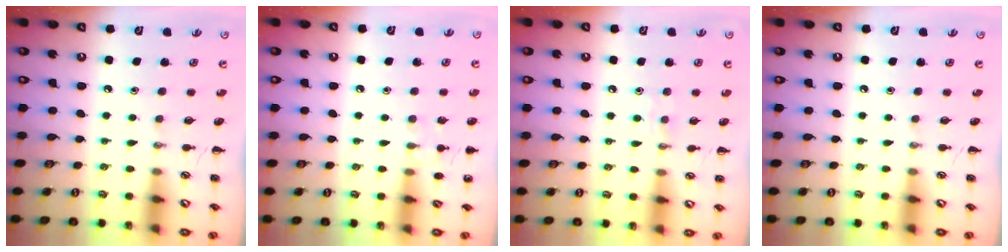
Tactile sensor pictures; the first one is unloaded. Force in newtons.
{"total": 5.6, "press": 5.4, "slide": 1.4}
{"total": 3.2, "press": 3.1, "slide": 1.0}
{"total": 0.0}